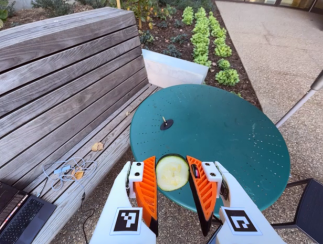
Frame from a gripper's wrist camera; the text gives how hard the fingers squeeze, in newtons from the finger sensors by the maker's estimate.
{"total": 11.3, "left": 12.0, "right": 10.6}